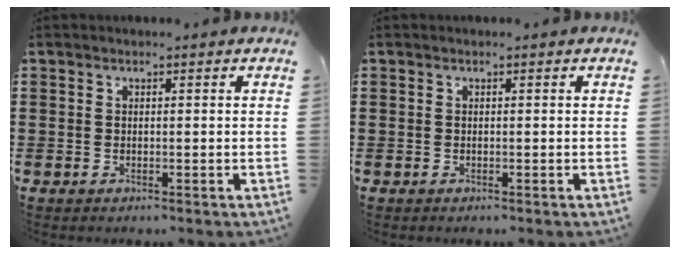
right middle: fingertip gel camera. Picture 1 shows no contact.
{"total": 0.0}